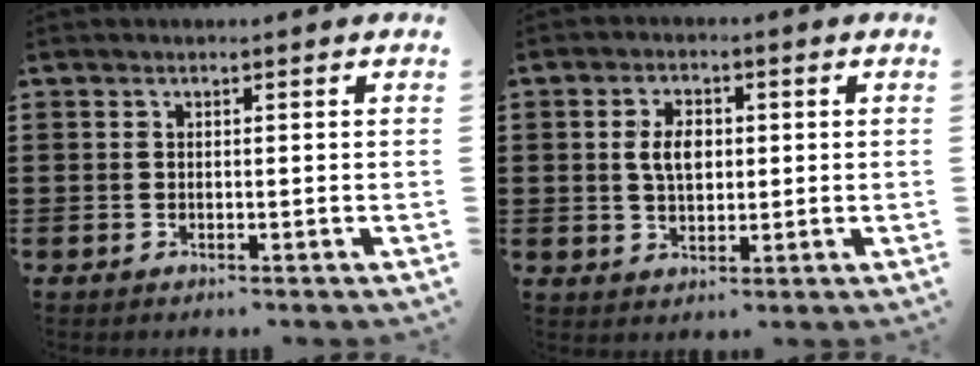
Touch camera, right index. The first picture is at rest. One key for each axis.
{"total": 4.5, "fx": 0.5, "fy": 2.8, "fz": 3.6, "tx": -0.067, "ty": 0.009, "tz": 0.004}